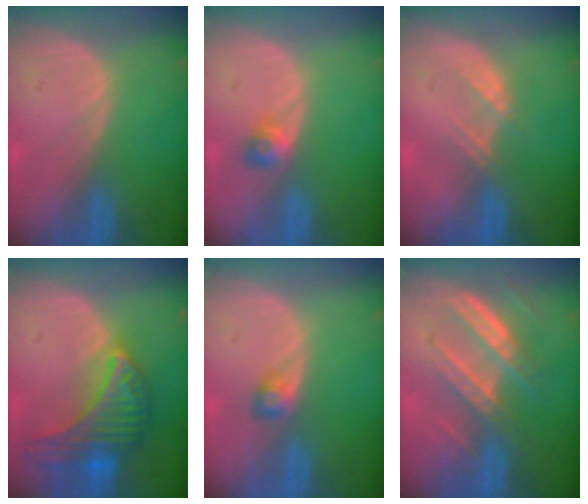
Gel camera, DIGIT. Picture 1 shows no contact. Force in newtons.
{"total": 2.5, "press": 2.2, "slide": 1.2}
{"total": 2.3, "press": 2.3, "slide": 0.2}
{"total": 10.0, "press": 9.9, "slide": 0.6}
{"total": 2.1, "press": 2.1, "slide": 0.2}
{"total": 7.8, "press": 7.0, "slide": 3.4}